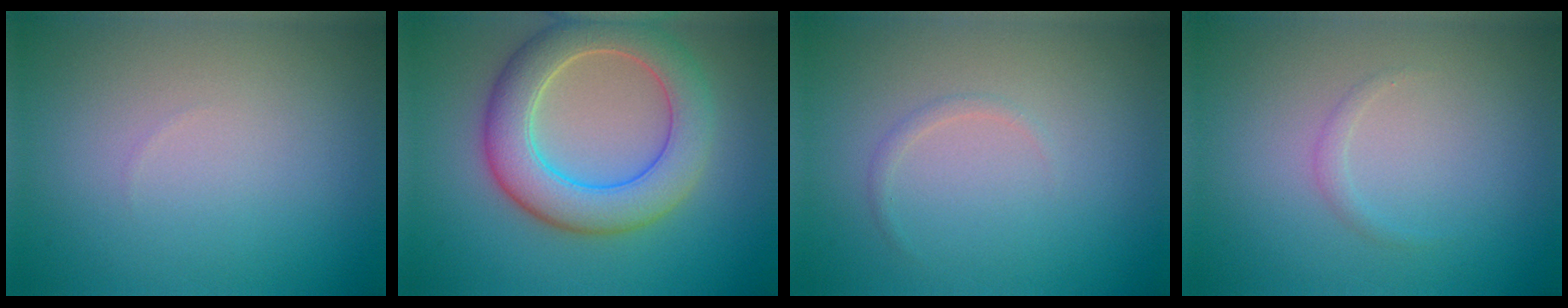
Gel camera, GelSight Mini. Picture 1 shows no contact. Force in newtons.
{"total": 7.1, "press": 7.1, "slide": 0.6}
{"total": 0.7, "press": 0.7, "slide": 0.1}
{"total": 0.7, "press": 0.7, "slide": 0.0}